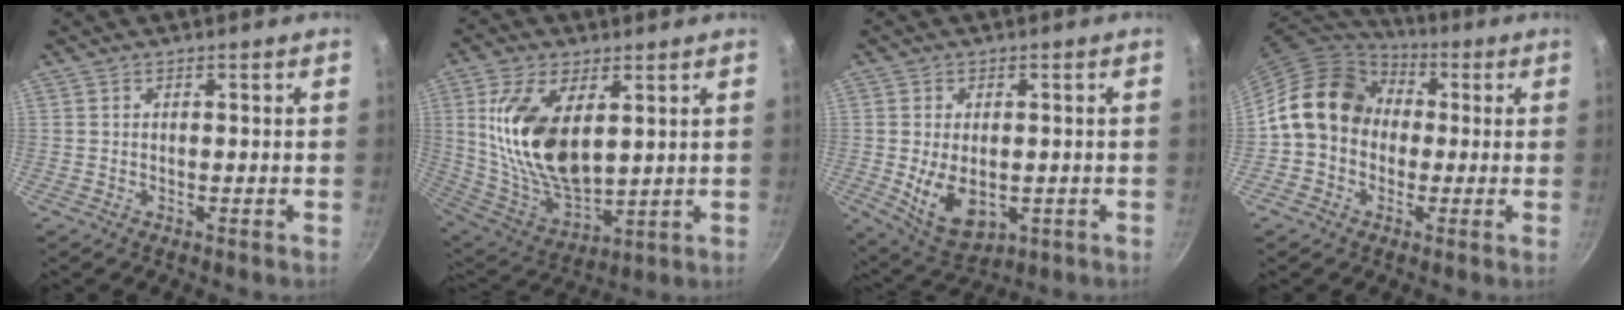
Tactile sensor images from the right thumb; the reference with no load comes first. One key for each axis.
{"total": 18.4, "fx": 4.5, "fy": 9.6, "fz": 15.0, "tx": -0.280, "ty": -0.032, "tz": 0.100}
{"total": 9.8, "fx": -1.2, "fy": 6.2, "fz": 7.5, "tx": -0.114, "ty": -0.014, "tz": 0.000}
{"total": 14.0, "fx": 0.9, "fy": 11.7, "fz": 7.7, "tx": -0.093, "ty": 0.032, "tz": -0.003}